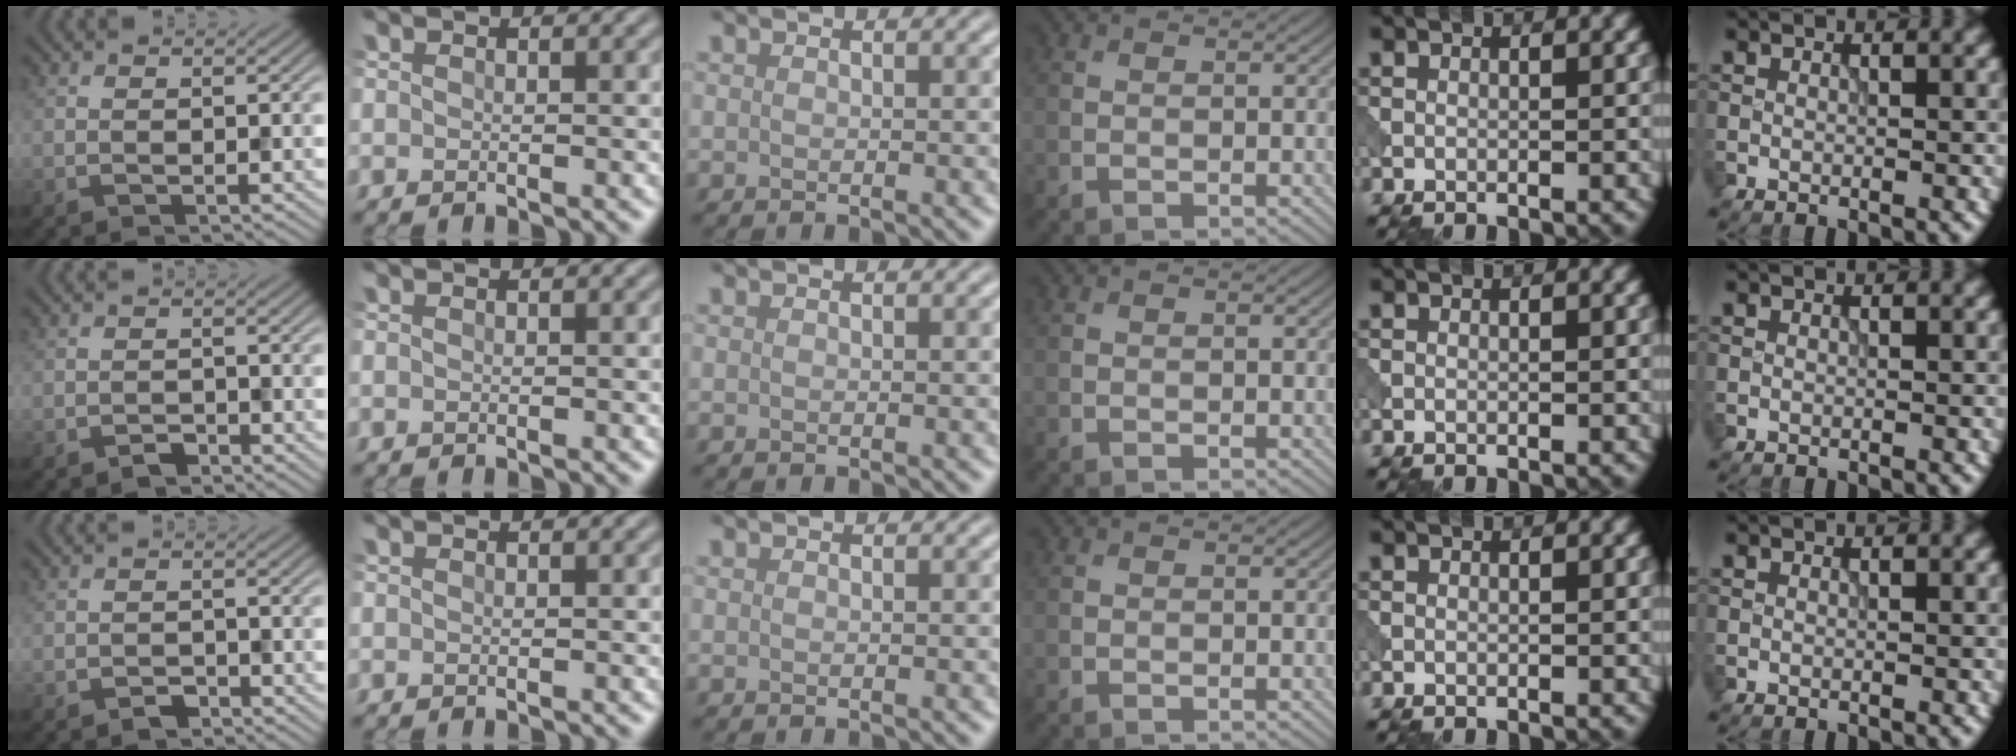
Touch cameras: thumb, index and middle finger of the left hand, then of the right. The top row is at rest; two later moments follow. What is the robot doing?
{"motion": "open", "object": "sandwich press"}